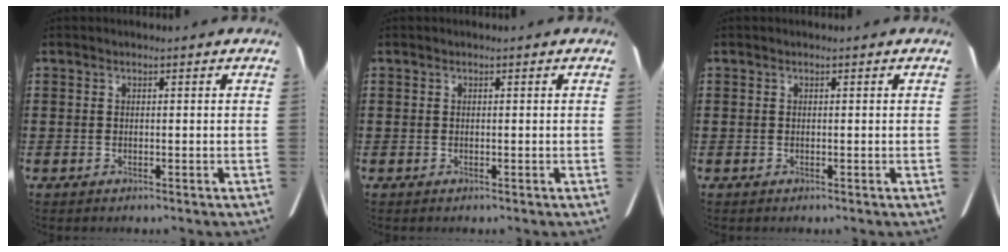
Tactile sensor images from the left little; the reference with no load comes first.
{"total": 0.0}
{"total": 0.0}